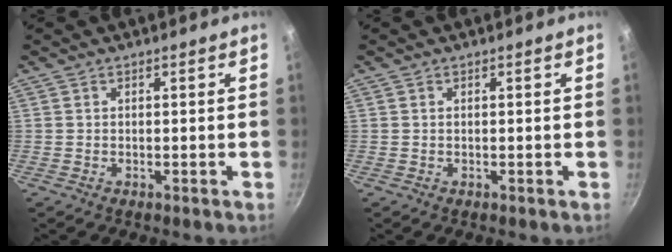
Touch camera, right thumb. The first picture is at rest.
{"total": 0.0}